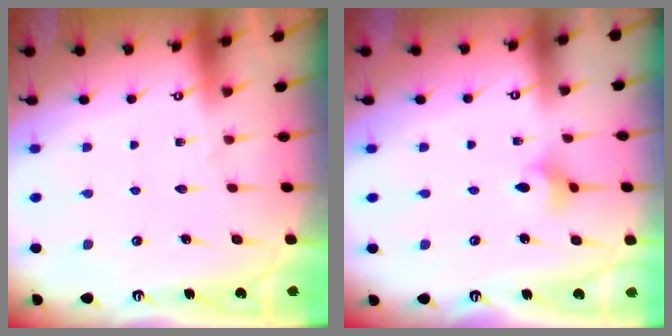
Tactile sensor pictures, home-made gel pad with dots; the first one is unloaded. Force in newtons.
{"total": 3.7, "press": 3.6, "slide": 0.7}